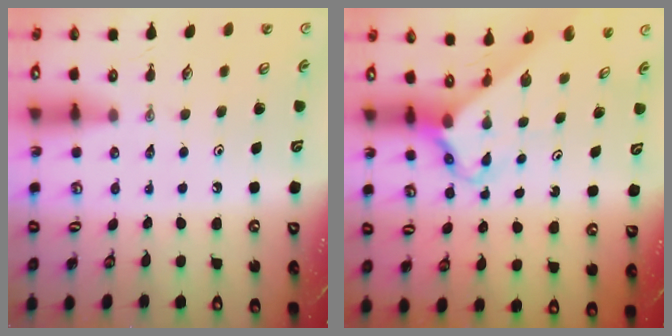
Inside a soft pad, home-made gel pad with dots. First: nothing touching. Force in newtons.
{"total": 2.7, "press": 2.7, "slide": 0.2}